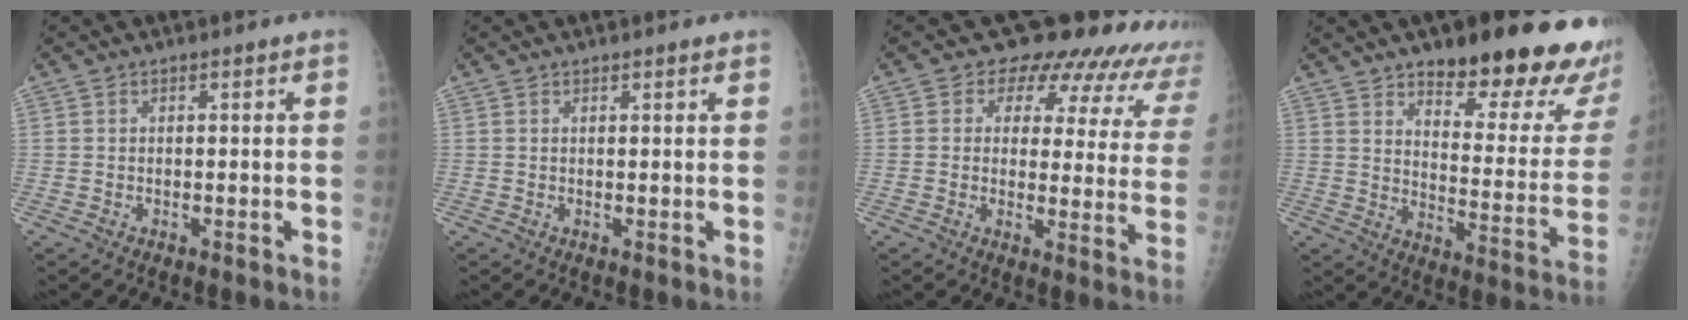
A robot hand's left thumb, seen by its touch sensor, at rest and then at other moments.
{"total": 1.0, "force": [0.8, 0.2, 0.5], "torque": [-0.004, 0.000, 0.010]}
{"total": 16.9, "force": [13.5, 8.1, 6.2], "torque": [-0.027, -0.063, 0.132]}
{"total": 25.0, "force": [17.2, 7.5, 16.5], "torque": [-0.171, -0.095, 0.225]}